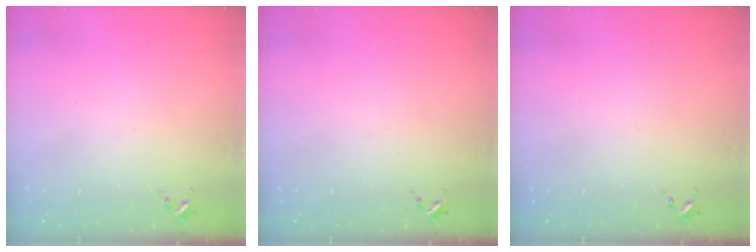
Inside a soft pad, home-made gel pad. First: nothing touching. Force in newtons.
{"total": 0.0}
{"total": 0.0}